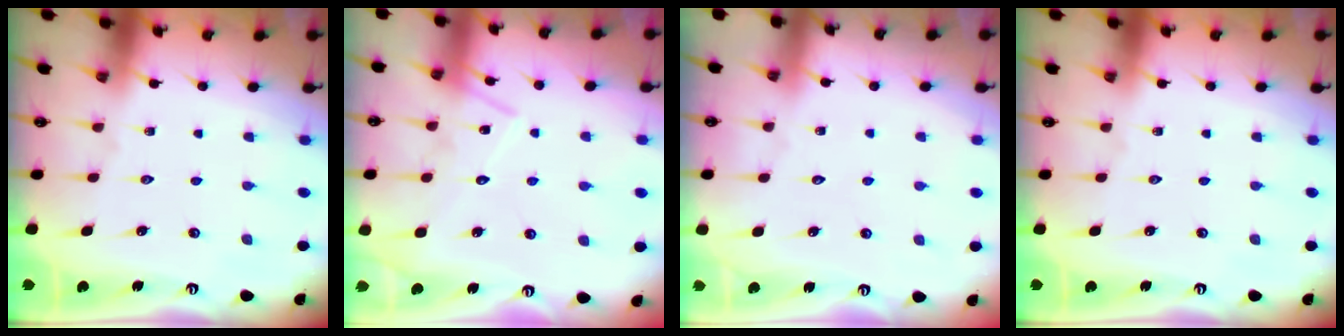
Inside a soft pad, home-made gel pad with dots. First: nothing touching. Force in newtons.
{"total": 12.5, "press": 12.4, "slide": 0.7}
{"total": 2.5, "press": 2.5, "slide": 0.3}
{"total": 0.0}